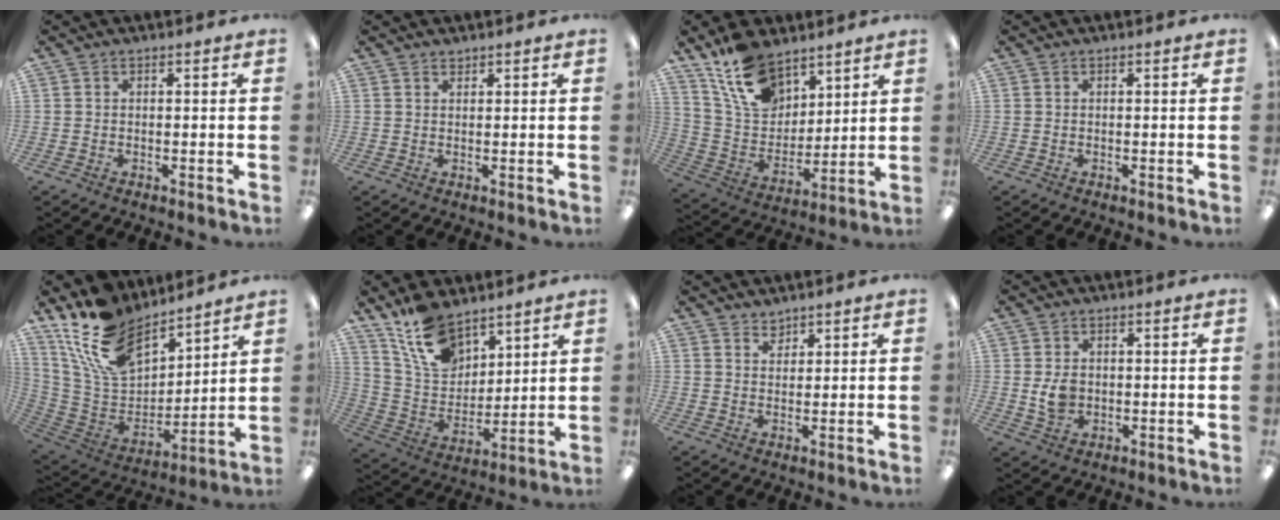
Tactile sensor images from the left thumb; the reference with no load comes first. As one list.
[{"total": 1.1, "force": [1.1, 0.2, 0.0], "torque": [-0.001, -0.002, 0.021]}, {"total": 15.7, "force": [10.4, 9.2, 7.3], "torque": [-0.139, -0.046, 0.199]}, {"total": 0.0}, {"total": 20.2, "force": [14.2, 10.8, 9.5], "torque": [-0.209, -0.078, 0.266]}, {"total": 14.7, "force": [10.2, 8.2, 6.8], "torque": [-0.136, -0.045, 0.196]}, {"total": 2.6, "force": [2.4, 1.1, -0.1], "torque": [0.007, -0.013, 0.046]}, {"total": 4.9, "force": [0.1, 3.7, 3.2], "torque": [-0.050, -0.002, 0.000]}]